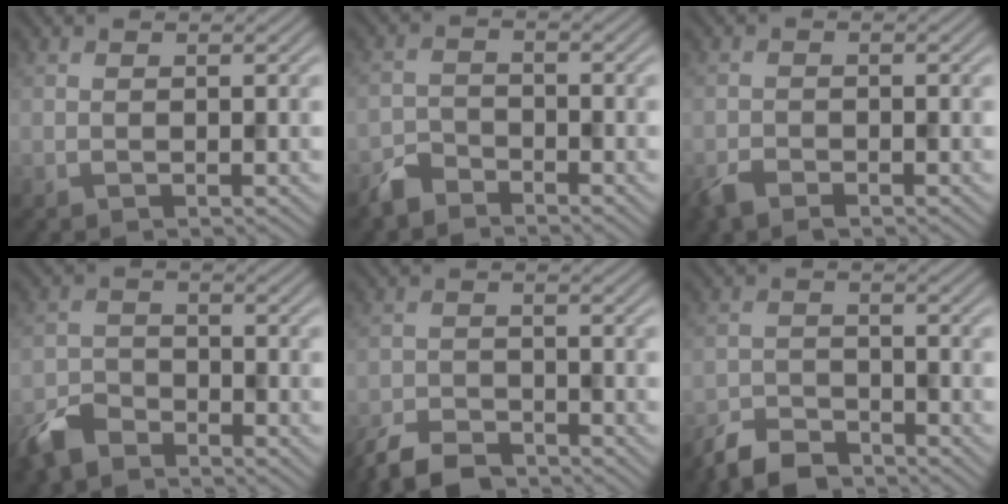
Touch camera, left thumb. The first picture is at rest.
{"total": 3.3, "force": [-2.9, 1.2, 0.7], "torque": [-0.016, -0.001, -0.069]}
{"total": 2.7, "force": [-2.2, 1.0, 1.2], "torque": [-0.030, -0.007, -0.047]}
{"total": 5.2, "force": [-4.3, 2.2, 1.8], "torque": [-0.040, -0.007, -0.100]}
{"total": 6.0, "force": [-5.3, 1.7, 2.3], "torque": [-0.042, -0.011, -0.108]}
{"total": 5.3, "force": [-4.8, 1.6, 1.6], "torque": [-0.030, -0.008, -0.100]}